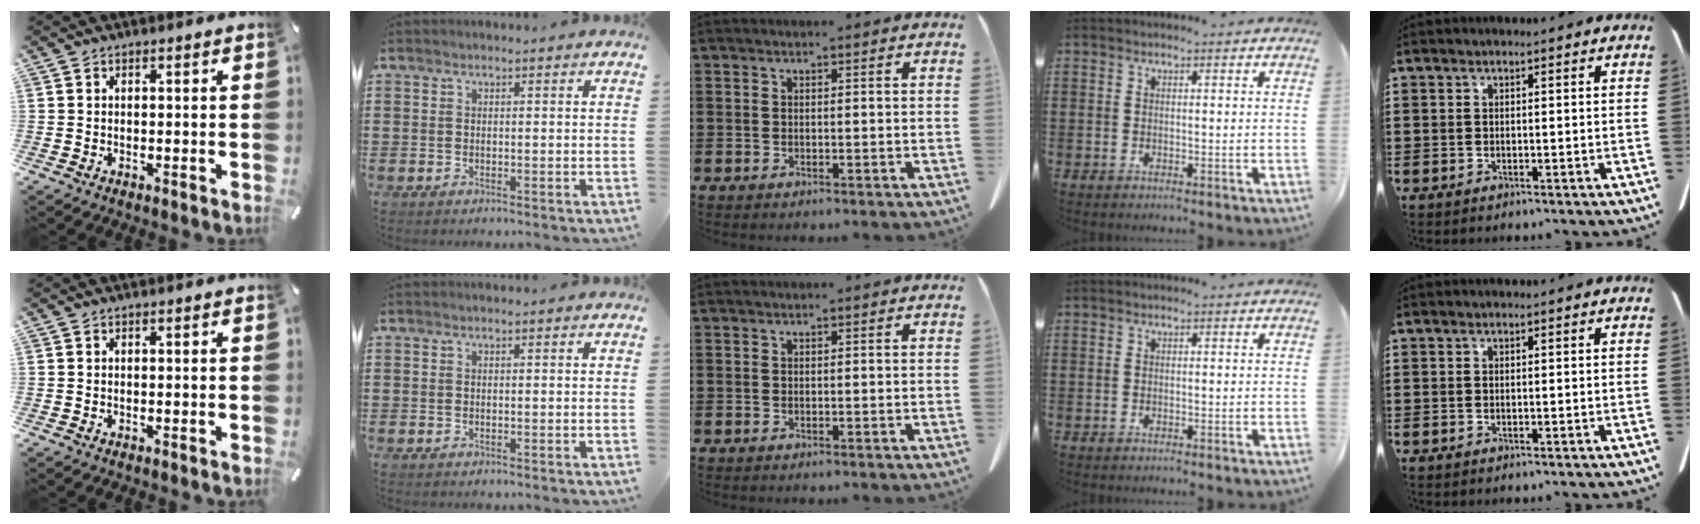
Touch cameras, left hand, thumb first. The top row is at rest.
{}